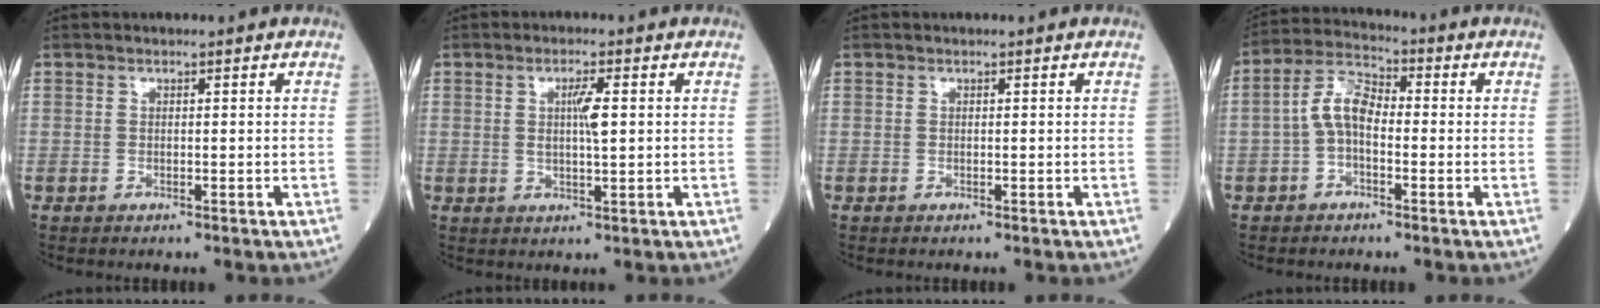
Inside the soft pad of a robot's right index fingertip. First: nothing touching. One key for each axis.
{"total": 3.9, "fx": 0.7, "fy": 0.3, "fz": 3.8, "tx": -0.070, "ty": -0.003, "tz": 0.012}
{"total": 0.0}
{"total": 6.2, "fx": -0.8, "fy": 3.0, "fz": 5.3, "tx": -0.106, "ty": 0.022, "tz": -0.023}